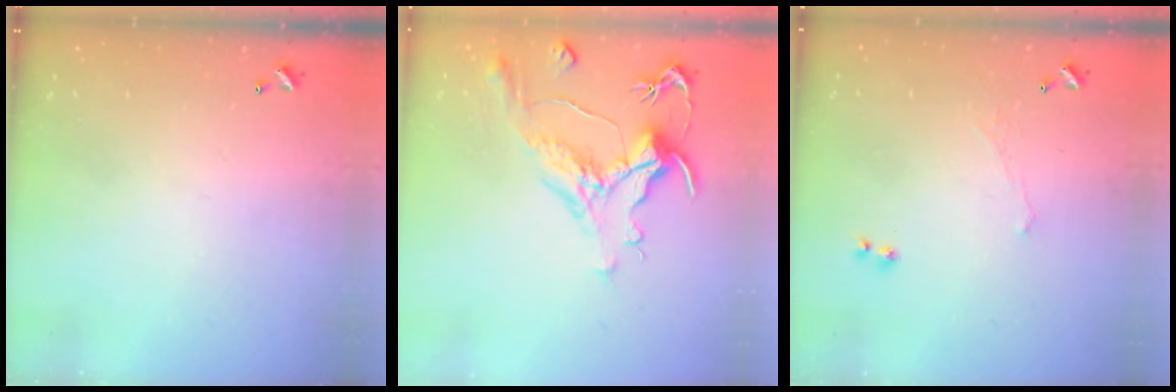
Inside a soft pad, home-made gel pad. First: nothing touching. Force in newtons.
{"total": 1.1, "press": 0.0, "slide": 1.1}
{"total": 1.1, "press": 0.7, "slide": 0.9}